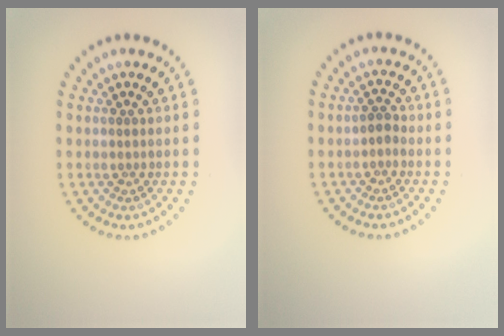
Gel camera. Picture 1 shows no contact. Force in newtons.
{"total": 1.0, "press": 0.8, "slide": 0.5}